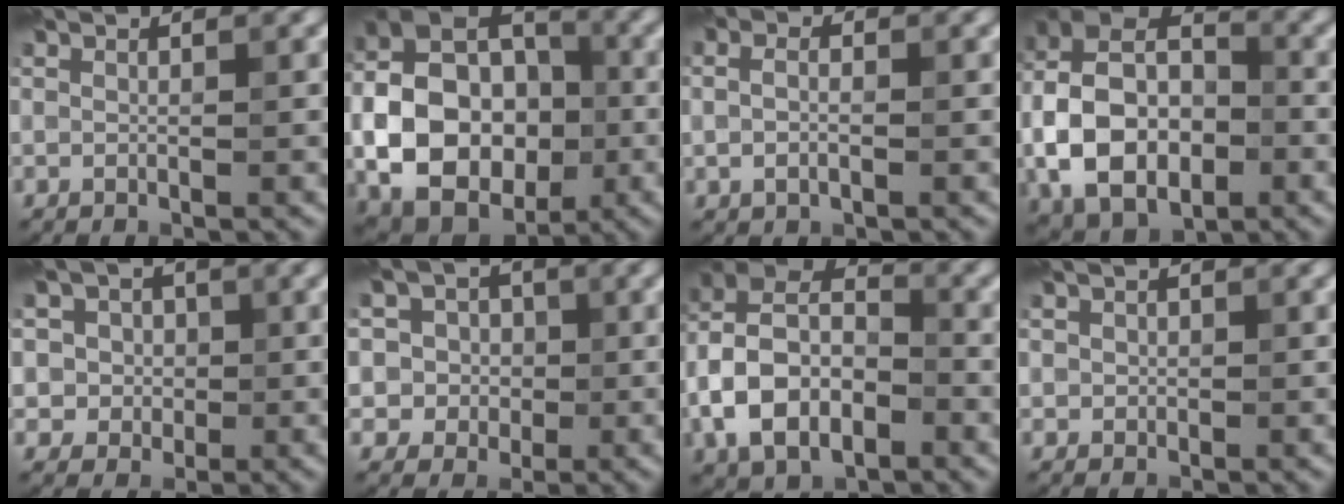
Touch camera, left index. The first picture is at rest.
{"total": 13.1, "force": [-2.8, 9.5, 8.6], "torque": [-0.169, -0.005, -0.055]}
{"total": 1.9, "force": [-0.1, 1.1, 1.6], "torque": [-0.038, 0.003, -0.001]}
{"total": 12.1, "force": [-2.8, 8.2, 8.4], "torque": [-0.184, 0.008, -0.064]}
{"total": 5.1, "force": [1.3, 4.6, 1.7], "torque": [-0.021, 0.021, 0.004]}
{"total": 6.0, "force": [1.4, 5.5, 1.8], "torque": [-0.028, 0.030, -0.002]}
{"total": 9.4, "force": [-2.8, 6.3, 6.5], "torque": [-0.136, 0.010, -0.066]}
{"total": 0.9, "force": [0.1, 0.9, 0.2], "torque": [0.004, 0.000, 0.003]}